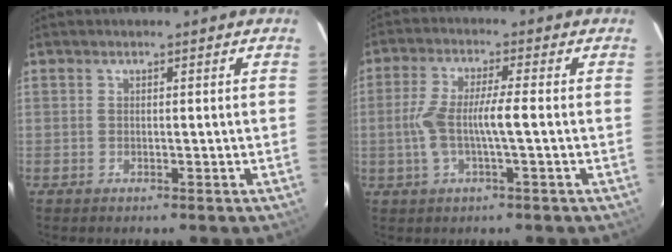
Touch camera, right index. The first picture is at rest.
{"total": 6.7, "force": [-0.8, 0.7, 6.6], "torque": [-0.141, 0.011, -0.016]}